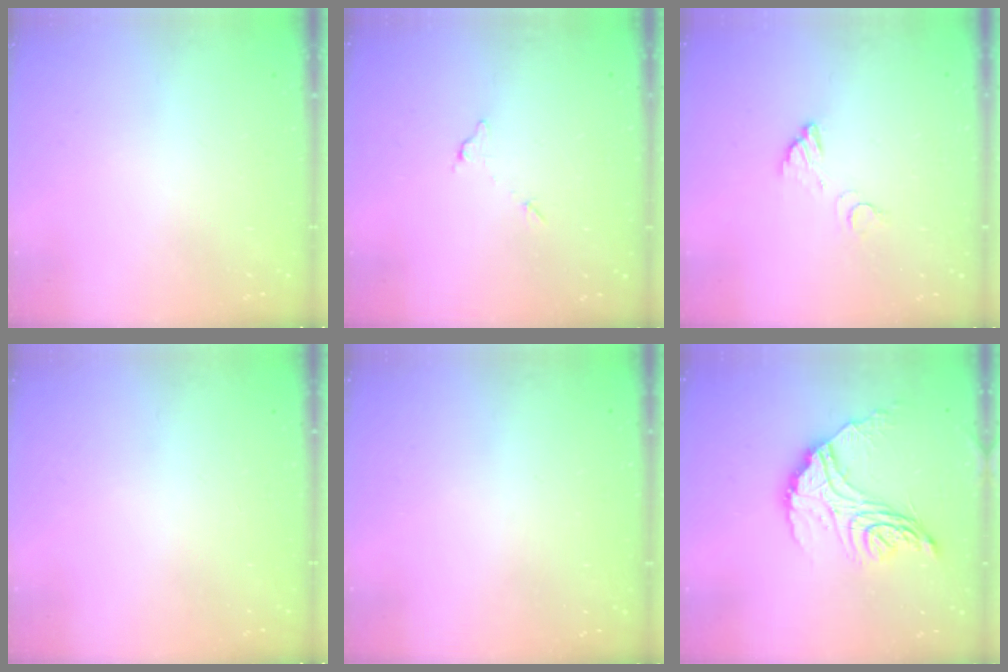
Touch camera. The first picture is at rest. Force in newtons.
{"total": 5.4, "press": 5.4, "slide": 0.2}
{"total": 3.7, "press": 3.7, "slide": 0.2}
{"total": 0.0}
{"total": 2.8, "press": 2.8, "slide": 0.1}
{"total": 17.5, "press": 17.4, "slide": 0.9}